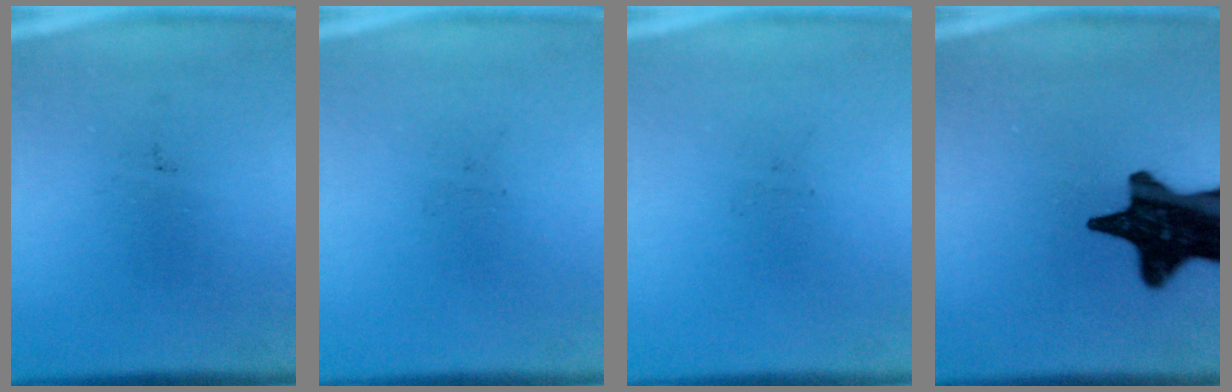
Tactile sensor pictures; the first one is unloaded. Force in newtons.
{"total": 0.0}
{"total": 0.0}
{"total": 18.9}